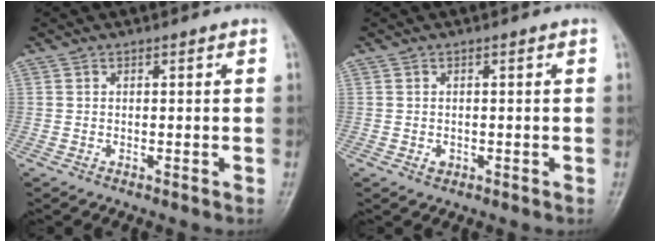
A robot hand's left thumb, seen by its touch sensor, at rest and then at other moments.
{"total": 1.0, "force": [-0.2, 0.8, 0.6], "torque": [-0.005, 0.000, 0.000]}